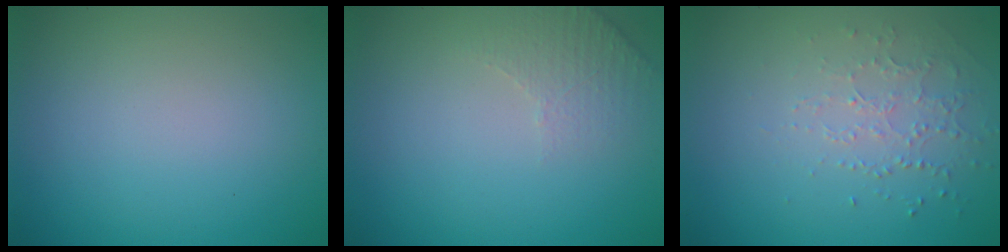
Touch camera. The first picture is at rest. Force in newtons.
{"total": 2.1, "press": 2.0, "slide": 0.5}
{"total": 1.3, "press": 1.0, "slide": 0.8}